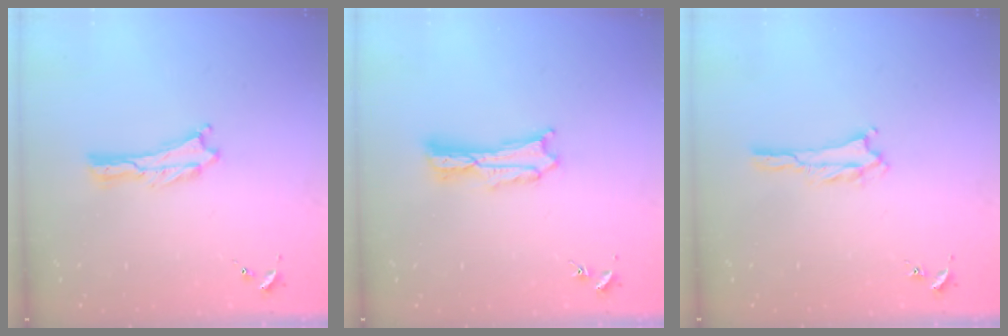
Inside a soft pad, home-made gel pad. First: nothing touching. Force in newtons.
{"total": 2.7, "press": 2.7, "slide": 0.3}
{"total": 2.1, "press": 2.1, "slide": 0.3}